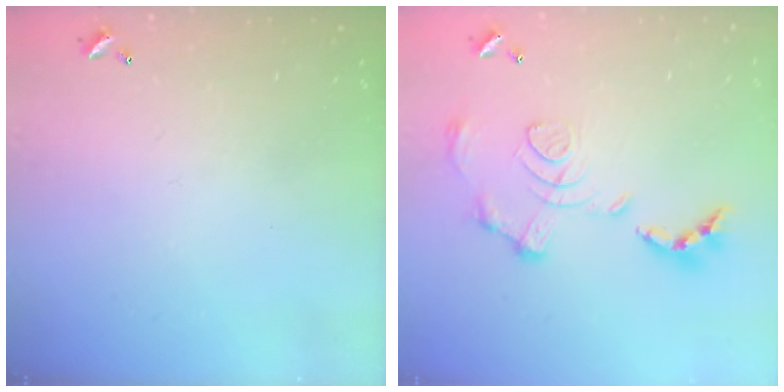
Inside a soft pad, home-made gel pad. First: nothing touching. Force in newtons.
{"total": 1.5, "press": 0.8, "slide": 1.3}